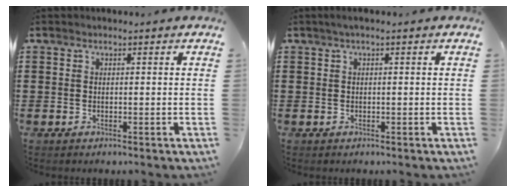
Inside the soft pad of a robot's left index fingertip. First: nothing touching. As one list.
[{"total": 0.8, "force": [0.0, 0.1, 0.8], "torque": [-0.011, -0.001, 0.000]}]